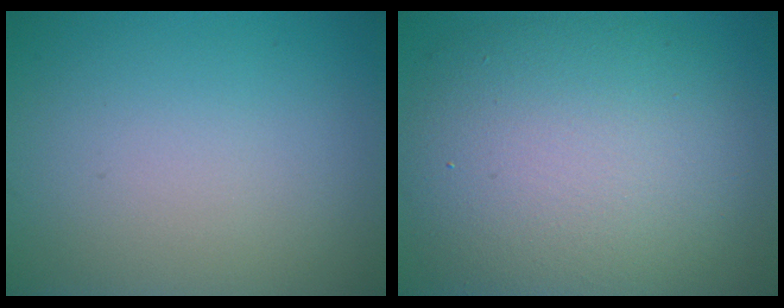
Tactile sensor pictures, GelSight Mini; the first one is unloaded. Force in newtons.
{"total": 11.6, "press": 11.6, "slide": 0.7}